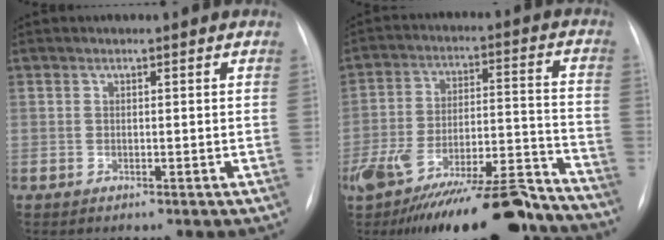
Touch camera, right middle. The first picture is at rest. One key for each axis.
{"total": 27.7, "fx": -22.8, "fy": 6.0, "fz": 14.5, "tx": -0.220, "ty": 0.000, "tz": -0.341}